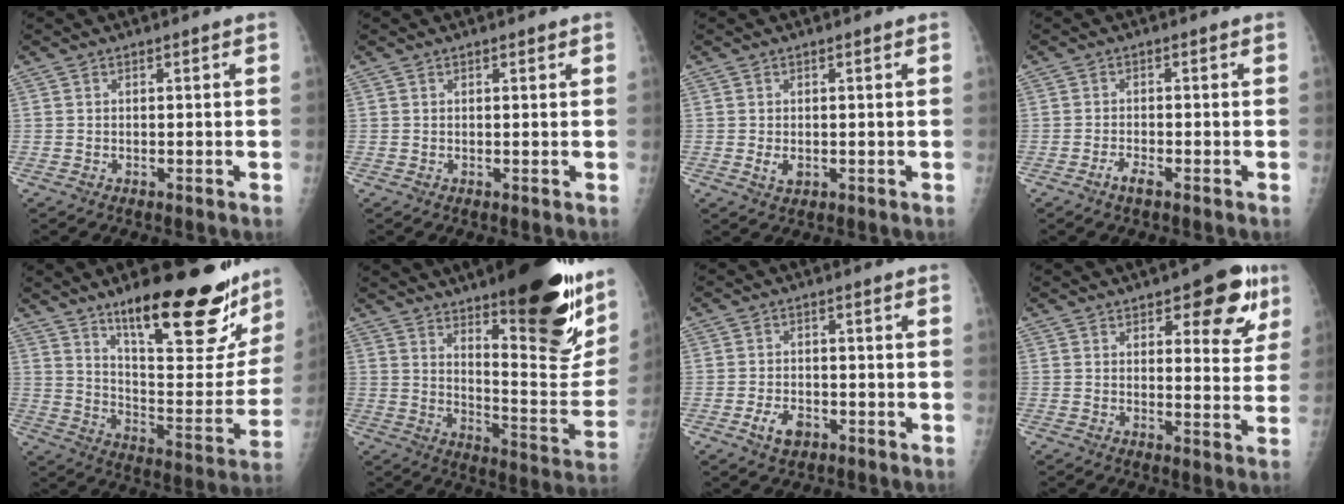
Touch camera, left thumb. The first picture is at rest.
{"total": 0.7, "force": [0.5, 0.2, 0.5], "torque": [-0.008, -0.001, 0.006]}
{"total": 2.0, "force": [-0.1, 1.3, 1.5], "torque": [-0.024, -0.005, 0.003]}
{"total": 2.1, "force": [-1.4, 0.5, 1.5], "torque": [-0.037, 0.005, -0.030]}
{"total": 26.9, "force": [18.5, 7.7, 18.1], "torque": [-0.214, -0.098, 0.275]}
{"total": 27.8, "force": [16.9, 7.5, 20.7], "torque": [-0.257, -0.091, 0.246]}
{"total": 4.1, "force": [-1.9, 2.6, 2.5], "torque": [-0.040, 0.009, -0.031]}
{"total": 11.1, "force": [5.6, 4.8, 8.3], "torque": [-0.058, -0.021, 0.064]}